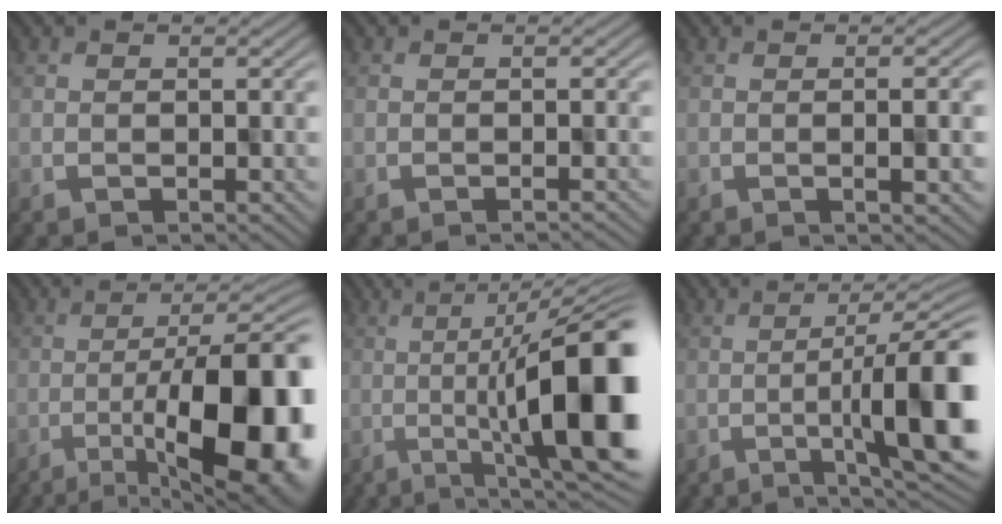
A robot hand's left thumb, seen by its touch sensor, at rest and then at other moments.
{"total": 0.8, "force": [-0.7, -0.1, 0.4], "torque": [-0.005, 0.004, -0.013]}
{"total": 2.9, "force": [-0.6, 0.5, 2.8], "torque": [-0.037, 0.003, -0.010]}
{"total": 17.3, "force": [-5.3, 6.8, 14.9], "torque": [-0.210, -0.026, -0.065]}
{"total": 16.8, "force": [-2.0, 5.3, 15.8], "torque": [-0.207, -0.012, -0.007]}
{"total": 13.4, "force": [-2.5, 3.4, 12.7], "torque": [-0.177, -0.019, -0.015]}